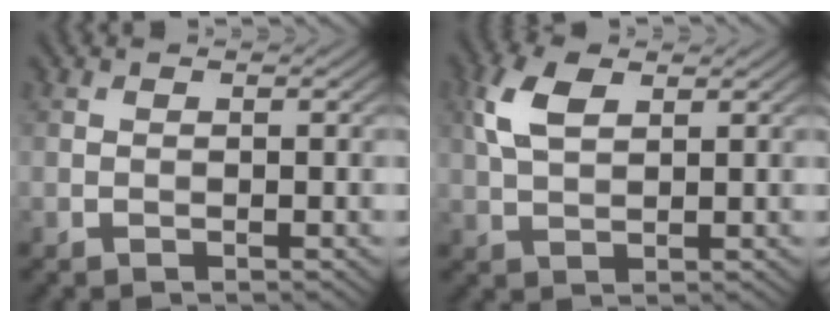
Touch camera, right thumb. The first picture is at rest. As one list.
[{"total": 5.4, "force": [2.1, 2.7, 4.1], "torque": [-0.105, 0.010, 0.041]}]